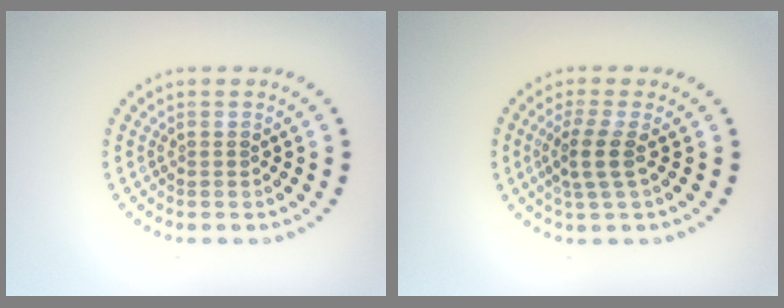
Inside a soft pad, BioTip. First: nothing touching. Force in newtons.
{"total": 2.6, "press": 2.1, "slide": 1.6}